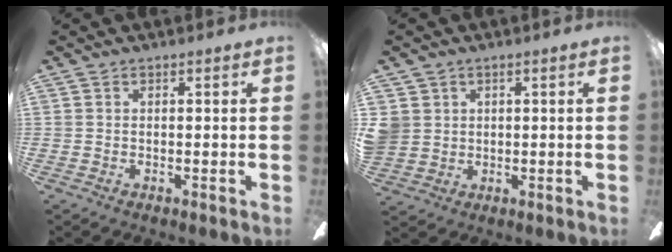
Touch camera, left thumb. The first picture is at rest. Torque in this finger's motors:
{"motor_torque": [0.68, 0.79, 0.48, -0.56, 0.01]}